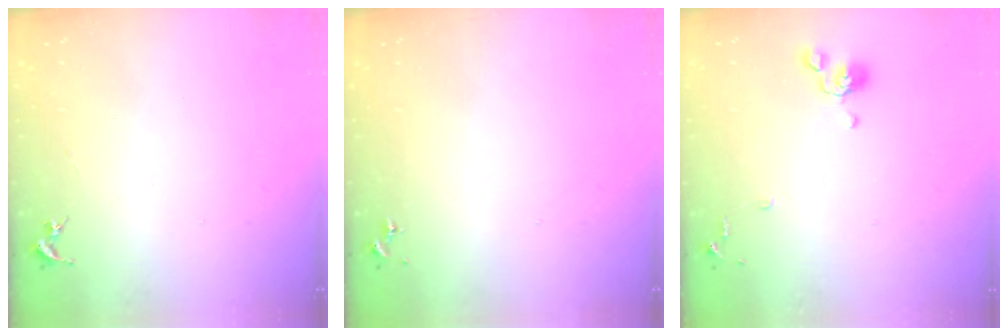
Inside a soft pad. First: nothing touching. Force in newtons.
{"total": 0.0}
{"total": 7.9, "press": 7.8, "slide": 1.5}